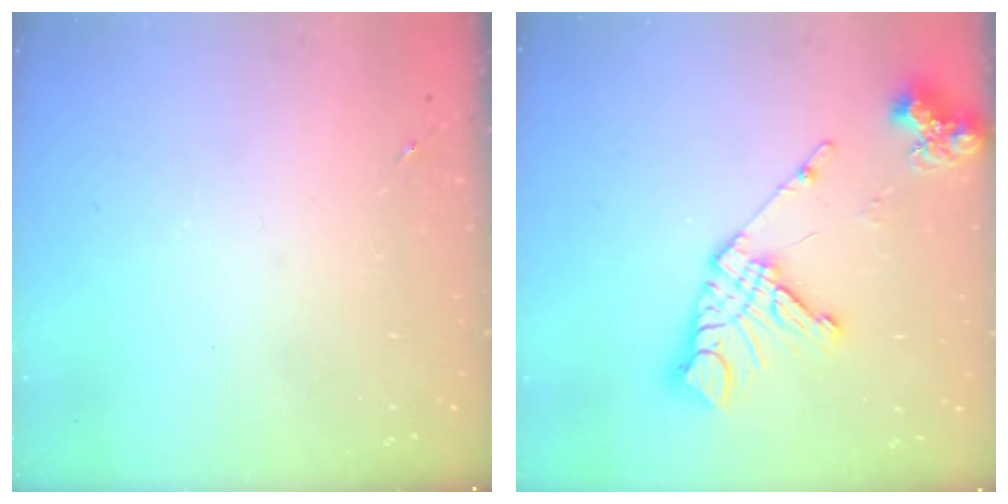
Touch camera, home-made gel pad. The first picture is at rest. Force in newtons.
{"total": 16.8, "press": 16.7, "slide": 2.2}